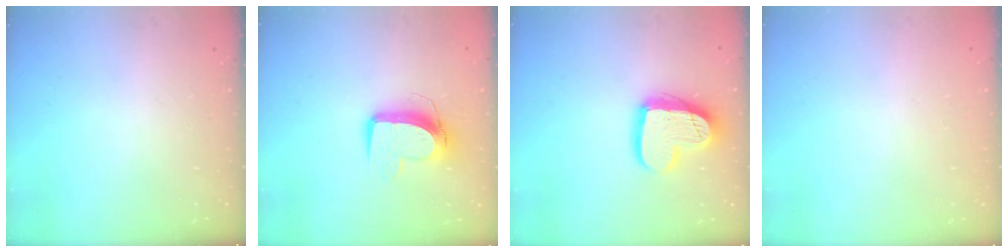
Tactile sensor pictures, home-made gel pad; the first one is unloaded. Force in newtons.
{"total": 10.6, "press": 10.6, "slide": 0.6}
{"total": 15.5, "press": 15.4, "slide": 1.1}
{"total": 0.5, "press": 0.5, "slide": 0.1}